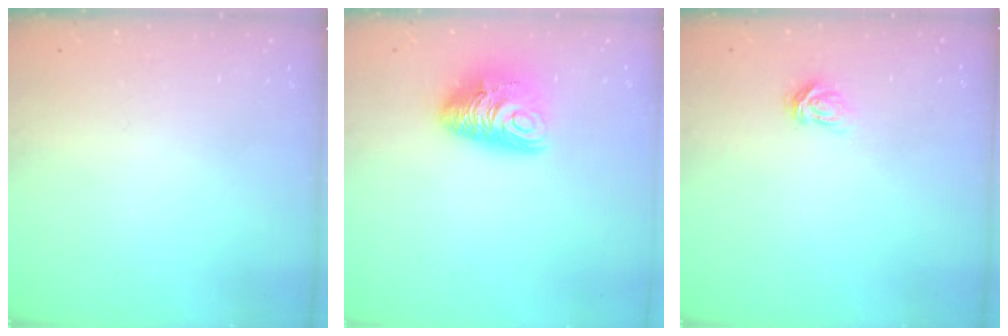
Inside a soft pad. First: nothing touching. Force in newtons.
{"total": 11.0, "press": 10.9, "slide": 1.3}
{"total": 3.4, "press": 3.3, "slide": 0.4}